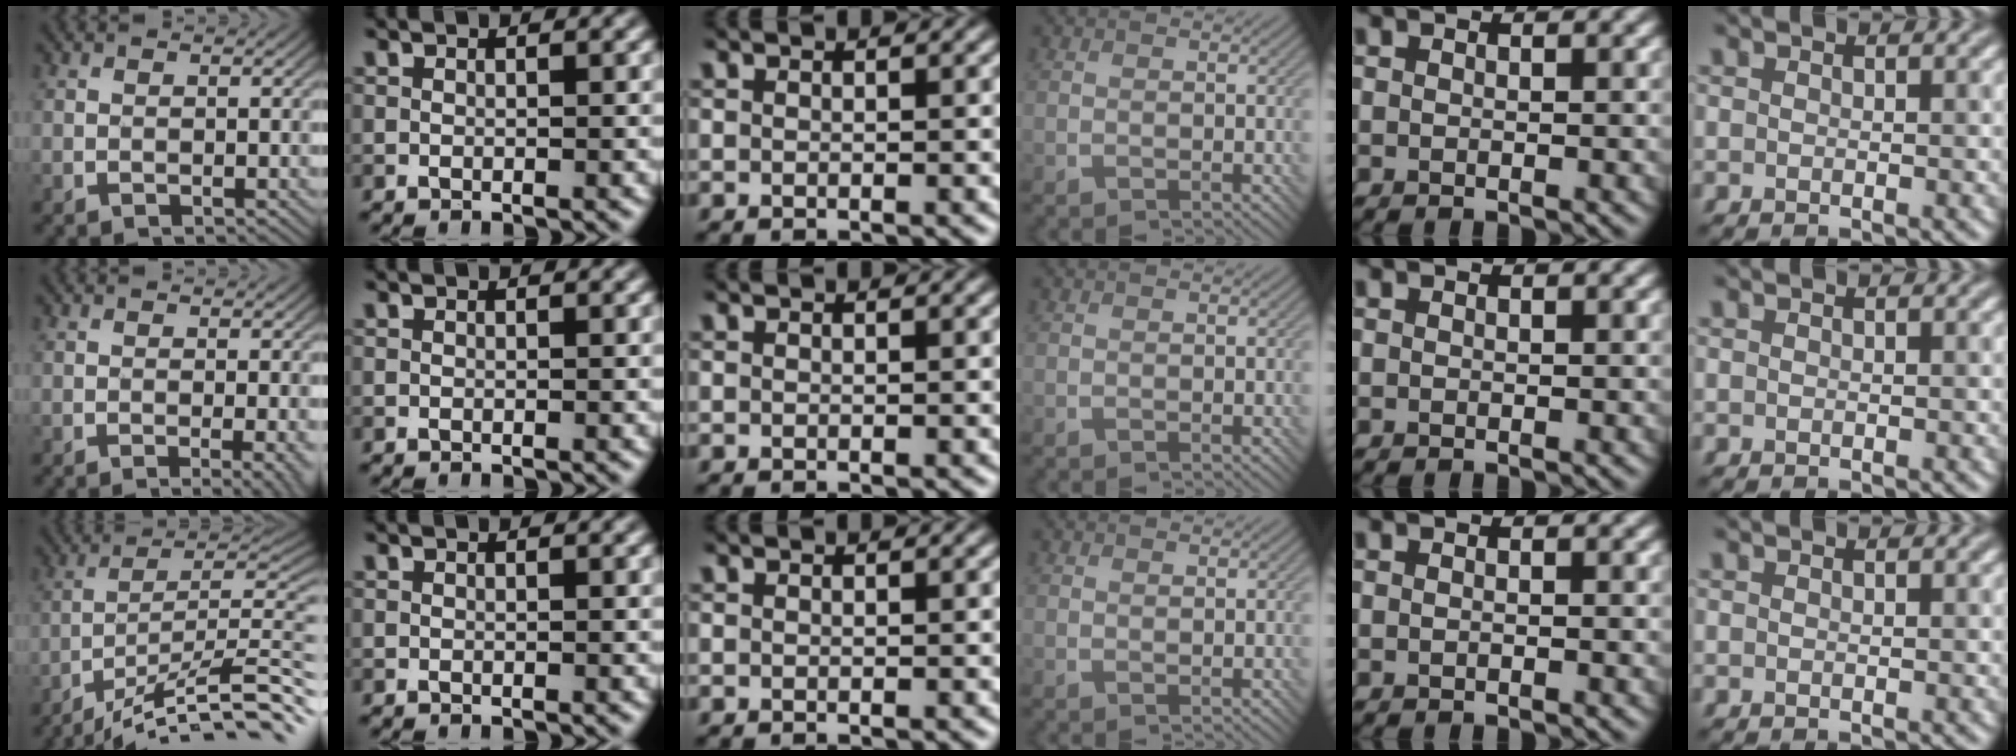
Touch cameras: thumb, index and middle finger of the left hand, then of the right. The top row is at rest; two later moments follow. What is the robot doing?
{"motion": "screw", "object": "bottle cap"}